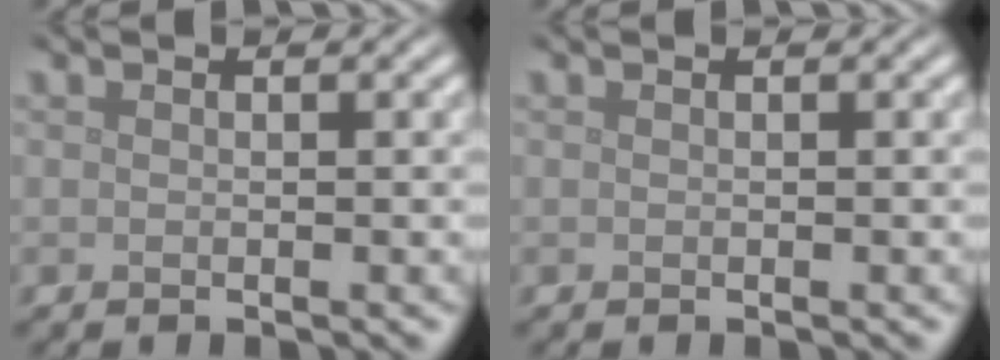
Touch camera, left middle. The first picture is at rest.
{"total": 0.0}